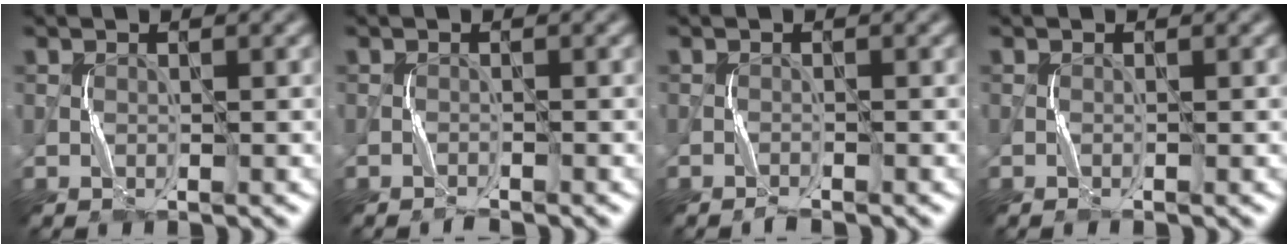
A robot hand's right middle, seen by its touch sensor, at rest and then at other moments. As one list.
[{"total": 0.7, "force": [-0.7, 0.0, 0.1], "torque": [-0.002, 0.003, -0.017]}, {"total": 0.8, "force": [-0.8, -0.1, 0.1], "torque": [-0.003, 0.004, -0.019]}, {"total": 0.0}]